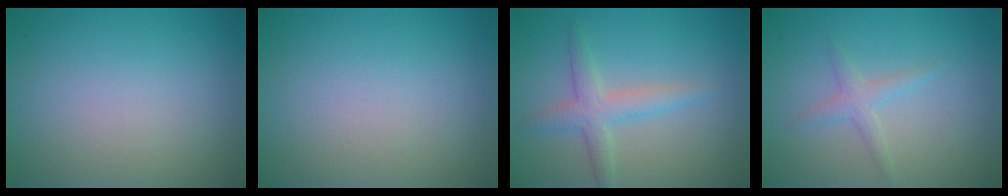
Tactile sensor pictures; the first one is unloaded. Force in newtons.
{"total": 0.0}
{"total": 2.8, "press": 2.8, "slide": 0.1}
{"total": 1.5, "press": 1.5, "slide": 0.1}